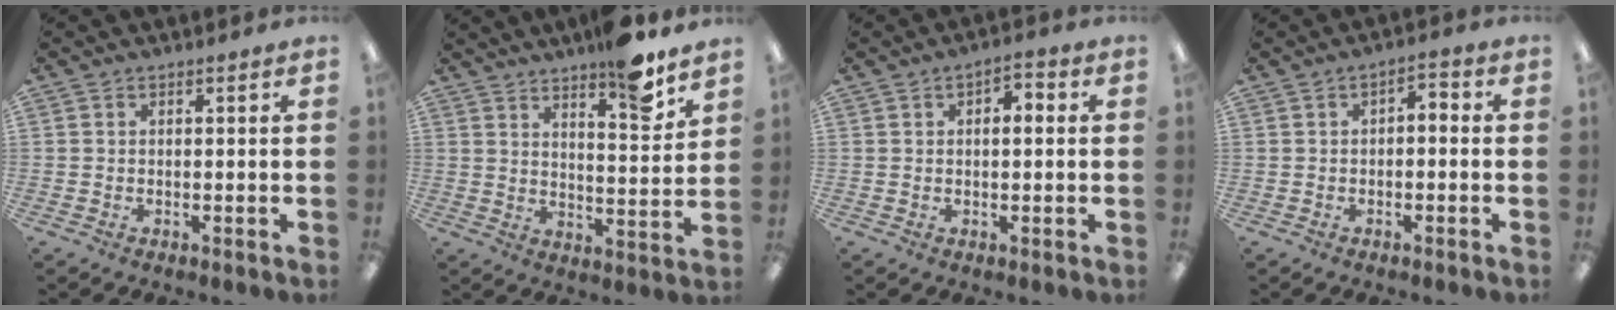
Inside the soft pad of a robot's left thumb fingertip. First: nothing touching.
{"total": 10.1, "force": [8.3, 2.0, 5.5], "torque": [-0.059, -0.062, 0.136]}
{"total": 2.6, "force": [0.1, 1.6, 2.0], "torque": [-0.029, 0.006, -0.003]}
{"total": 3.0, "force": [-2.0, 1.6, 1.6], "torque": [-0.024, 0.016, -0.039]}